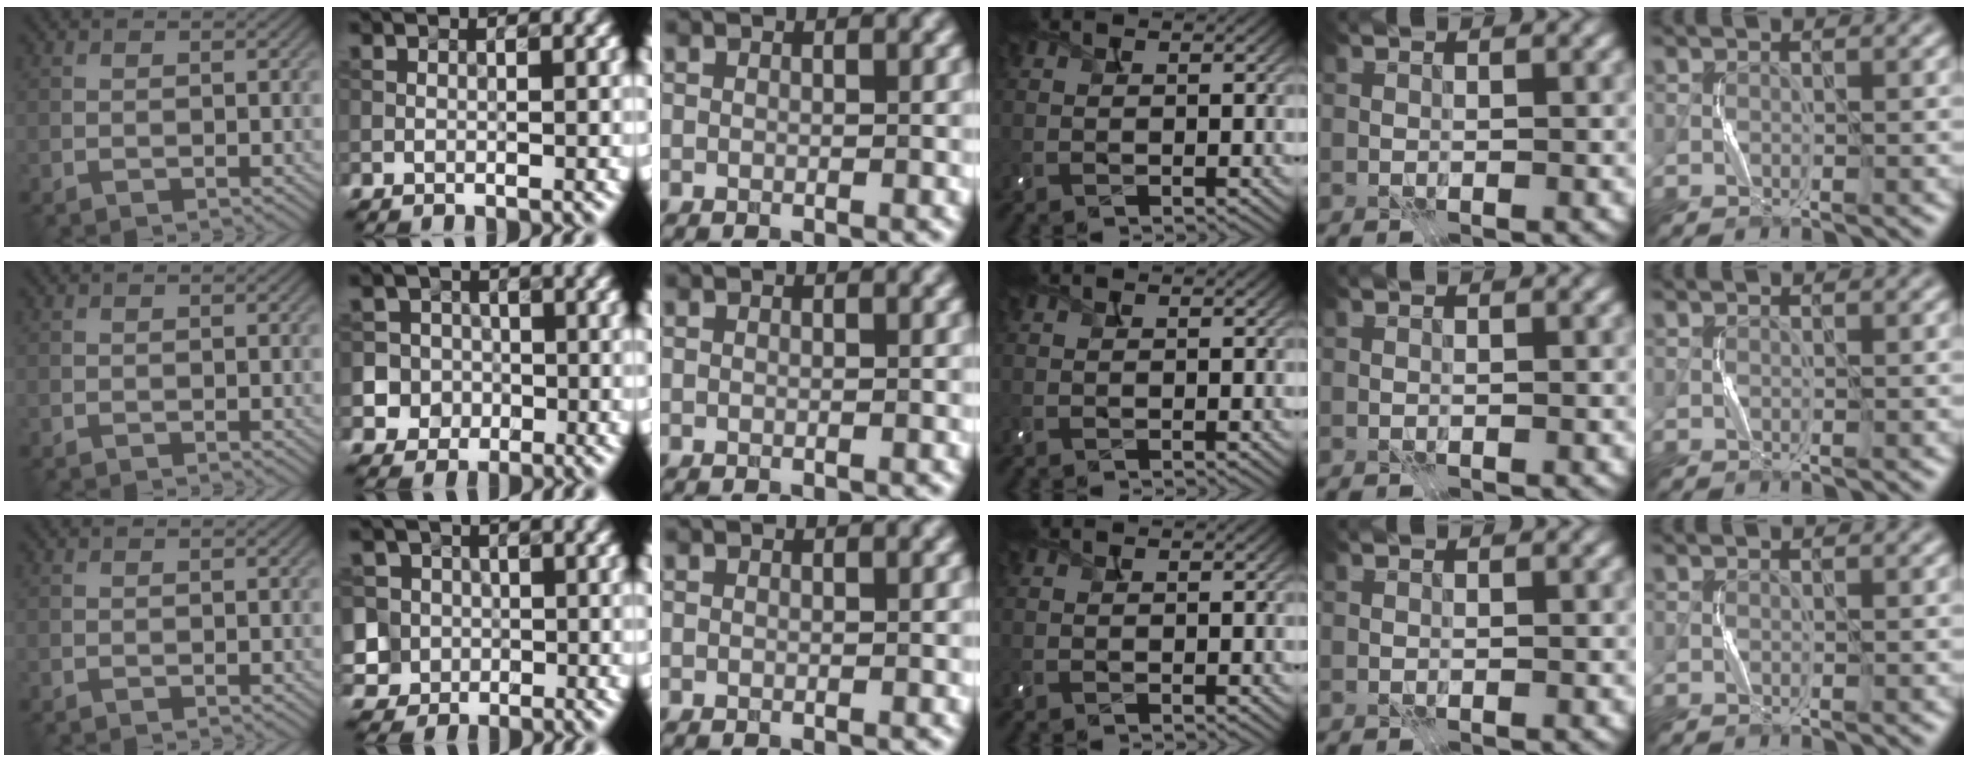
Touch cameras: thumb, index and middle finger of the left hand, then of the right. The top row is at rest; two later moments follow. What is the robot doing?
{"motion": "press", "object": "camera"}